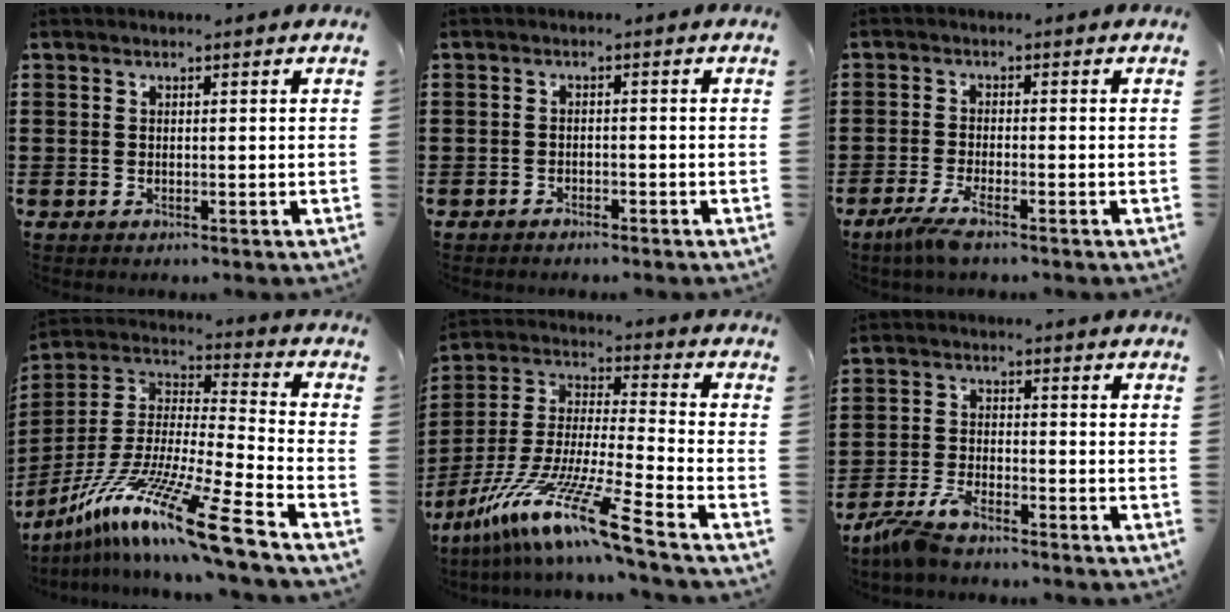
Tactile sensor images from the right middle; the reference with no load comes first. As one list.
[{"total": 1.4, "force": [-1.3, 0.4, 0.1], "torque": [-0.005, 0.002, -0.030]}, {"total": 3.5, "force": [-2.4, 0.1, 2.5], "torque": [-0.062, -0.013, -0.049]}, {"total": 15.9, "force": [-11.3, -0.5, 11.1], "torque": [-0.230, -0.001, -0.217]}, {"total": 14.7, "force": [-10.8, -0.4, 10.0], "torque": [-0.210, -0.005, -0.209]}, {"total": 4.9, "force": [-4.2, 1.0, 2.3], "torque": [-0.066, -0.003, -0.087]}]